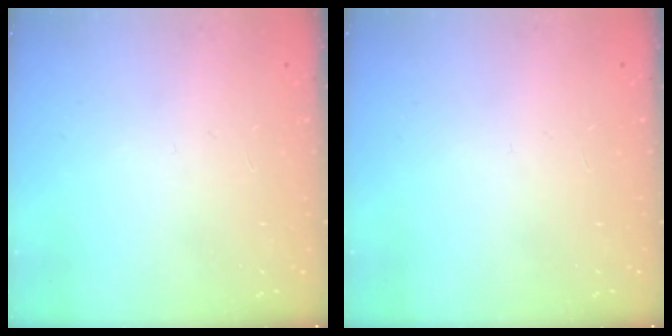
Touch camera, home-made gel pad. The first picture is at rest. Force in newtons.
{"total": 0.0}